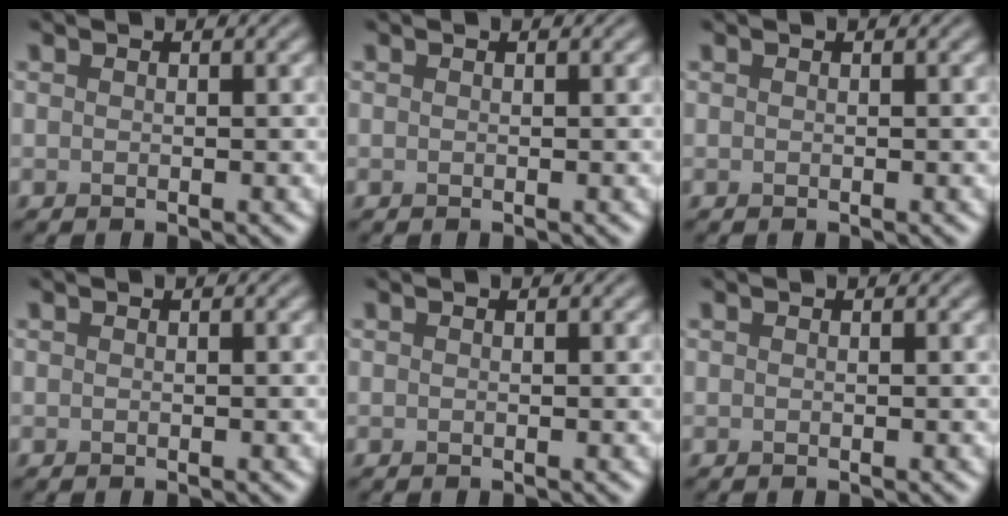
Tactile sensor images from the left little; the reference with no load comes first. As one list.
[{"total": 0.0}, {"total": 0.0}, {"total": 0.0}, {"total": 0.0}, {"total": 0.0}]